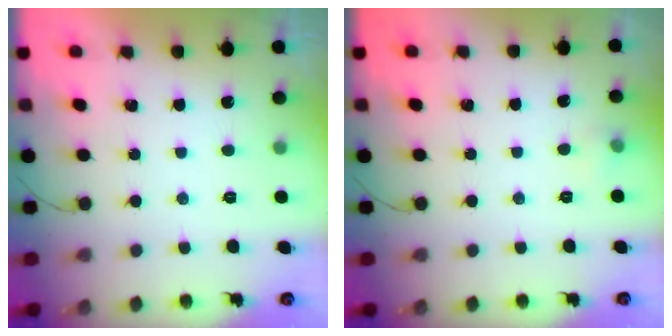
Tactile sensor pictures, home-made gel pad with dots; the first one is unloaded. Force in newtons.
{"total": 3.6, "press": 3.3, "slide": 1.5}